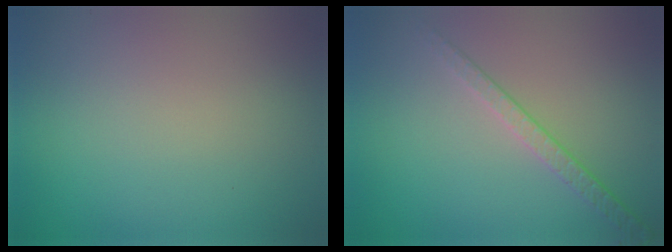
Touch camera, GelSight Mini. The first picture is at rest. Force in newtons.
{"total": 2.1, "press": 1.6, "slide": 1.4}